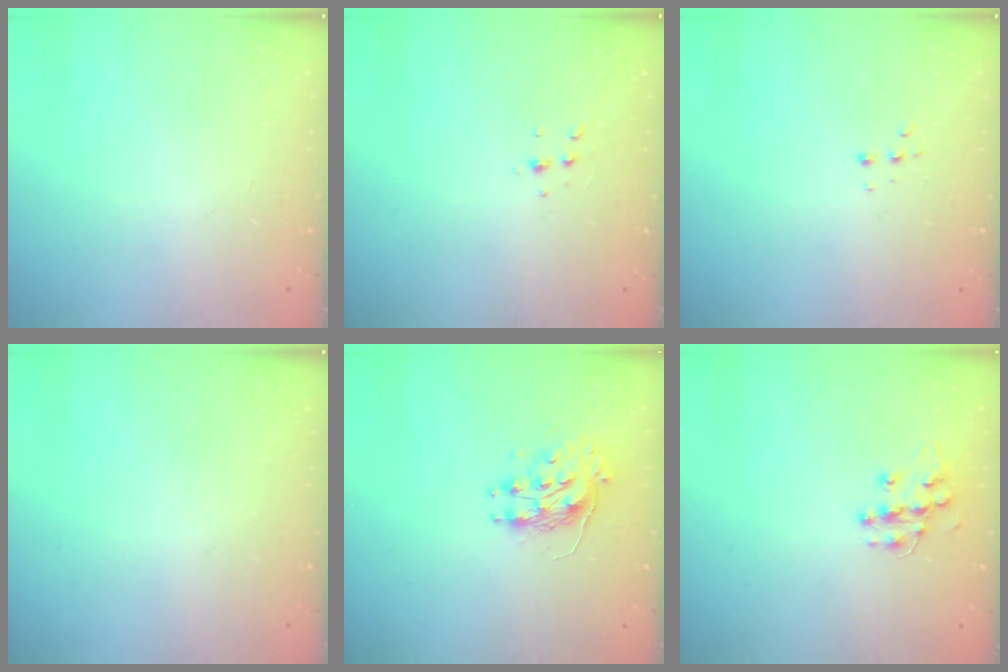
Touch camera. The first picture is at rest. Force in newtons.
{"total": 4.5, "press": 4.3, "slide": 1.3}
{"total": 4.7, "press": 4.6, "slide": 0.8}
{"total": 0.0}
{"total": 9.0, "press": 9.0, "slide": 0.4}
{"total": 11.3, "press": 11.2, "slide": 0.7}